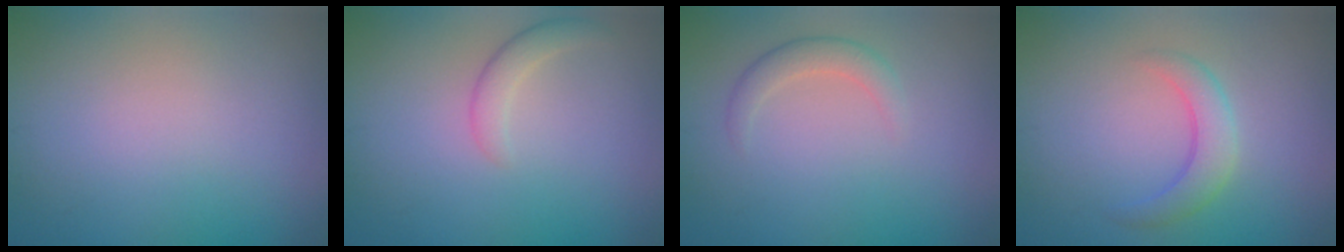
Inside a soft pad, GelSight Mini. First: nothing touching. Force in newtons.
{"total": 1.9, "press": 1.9, "slide": 0.2}
{"total": 1.9, "press": 1.9, "slide": 0.2}
{"total": 2.7, "press": 2.7, "slide": 0.2}